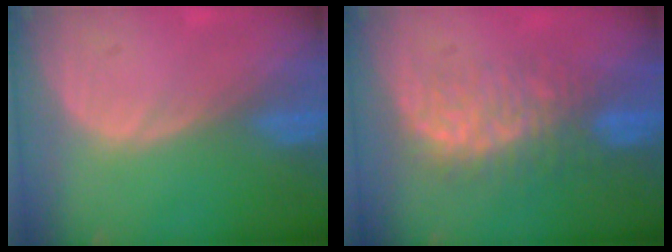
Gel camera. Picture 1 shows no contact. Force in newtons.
{"total": 7.6, "press": 7.5, "slide": 1.2}